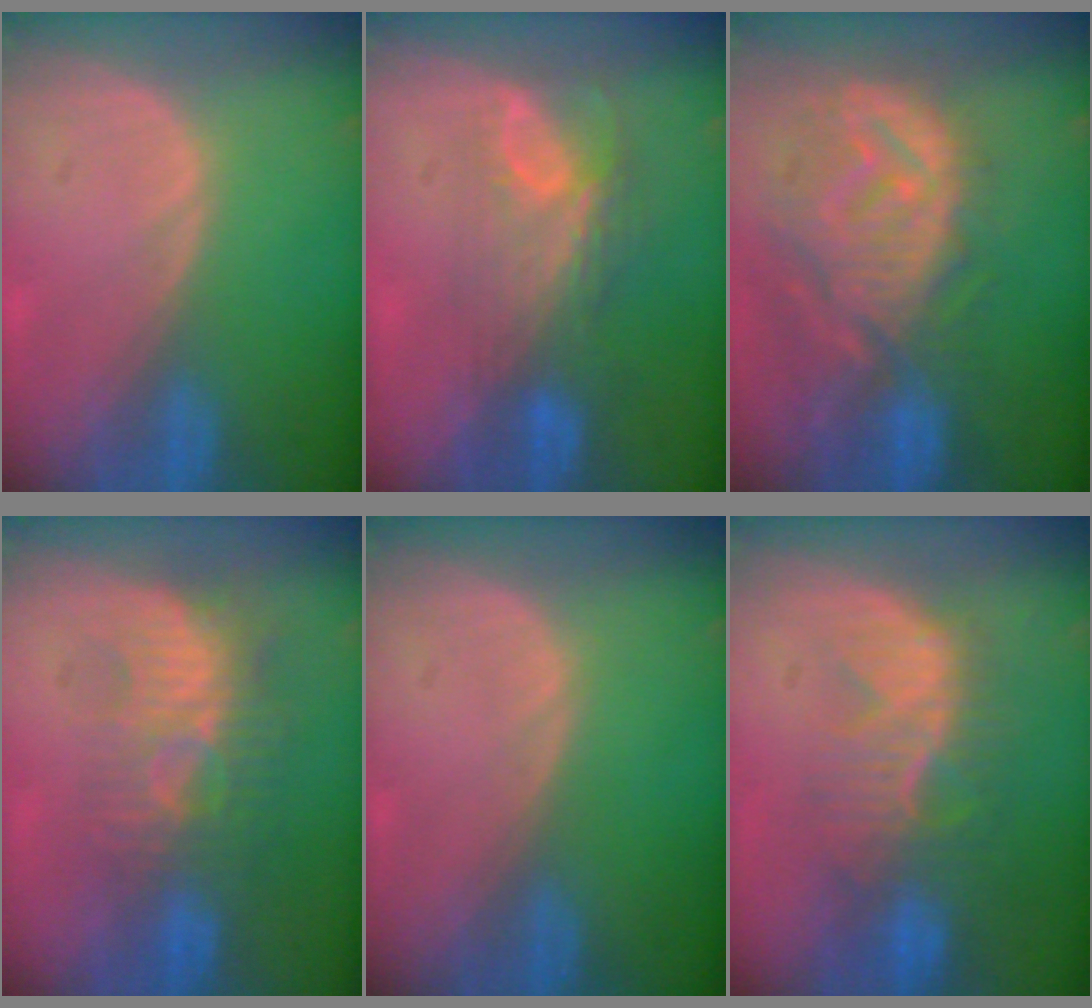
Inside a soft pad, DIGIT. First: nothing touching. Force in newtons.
{"total": 7.8, "press": 6.8, "slide": 3.8}
{"total": 12.3, "press": 11.0, "slide": 5.4}
{"total": 9.4, "press": 8.4, "slide": 4.1}
{"total": 0.0}
{"total": 9.9, "press": 8.7, "slide": 4.7}